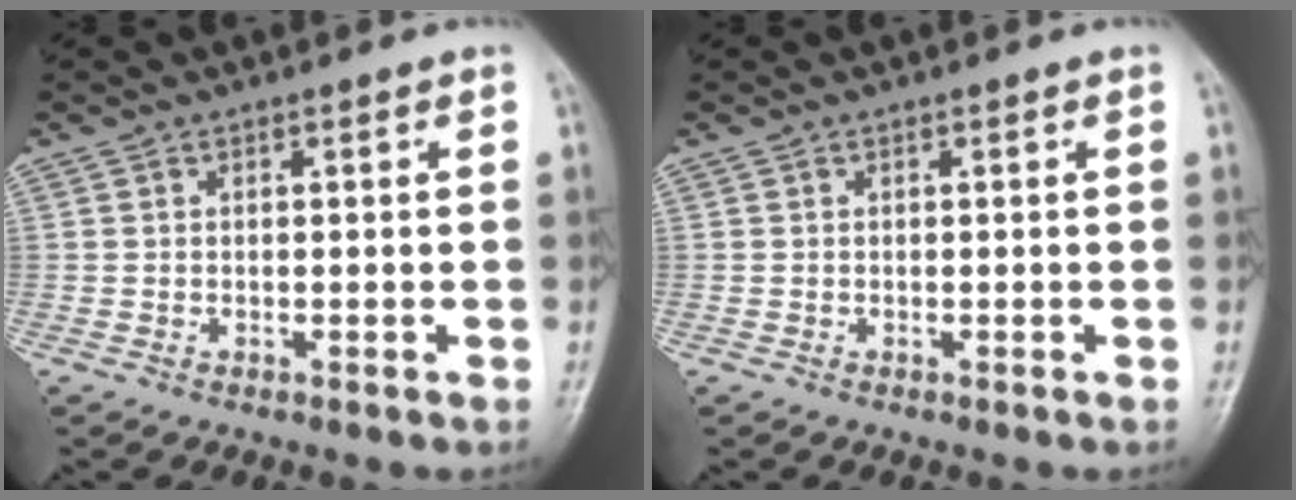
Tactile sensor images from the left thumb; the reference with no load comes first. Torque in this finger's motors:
{"motor_torque": [0.00, 0.00, -0.15, -0.05, 0.00]}